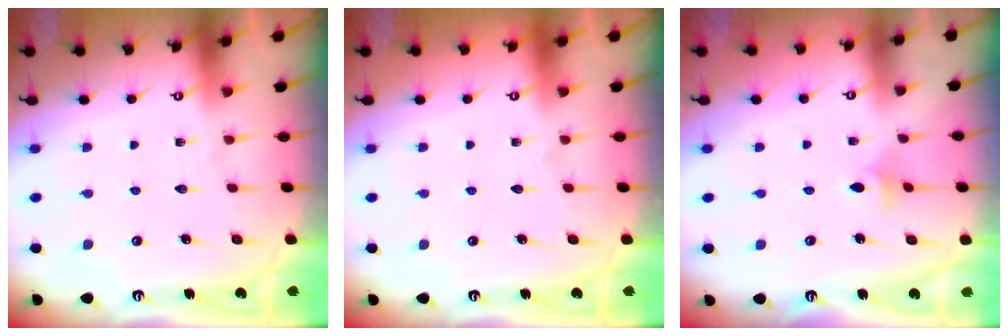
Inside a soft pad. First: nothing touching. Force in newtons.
{"total": 0.0}
{"total": 3.3, "press": 3.2, "slide": 0.6}